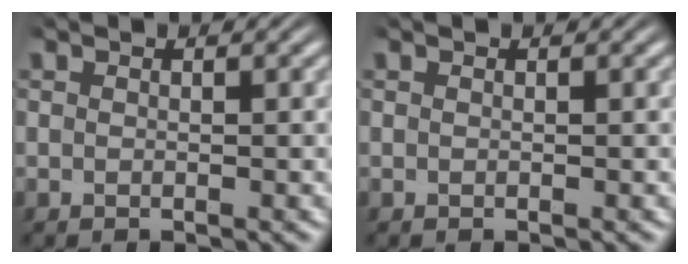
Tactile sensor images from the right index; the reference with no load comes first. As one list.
[{"total": 0.0}]